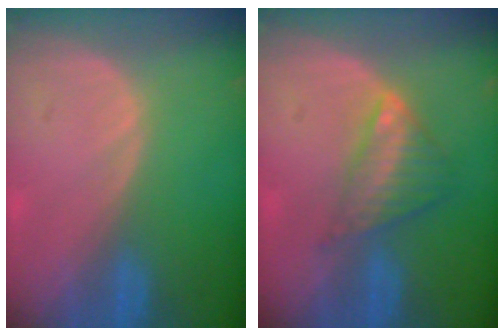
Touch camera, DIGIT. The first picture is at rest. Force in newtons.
{"total": 6.0, "press": 5.2, "slide": 3.0}